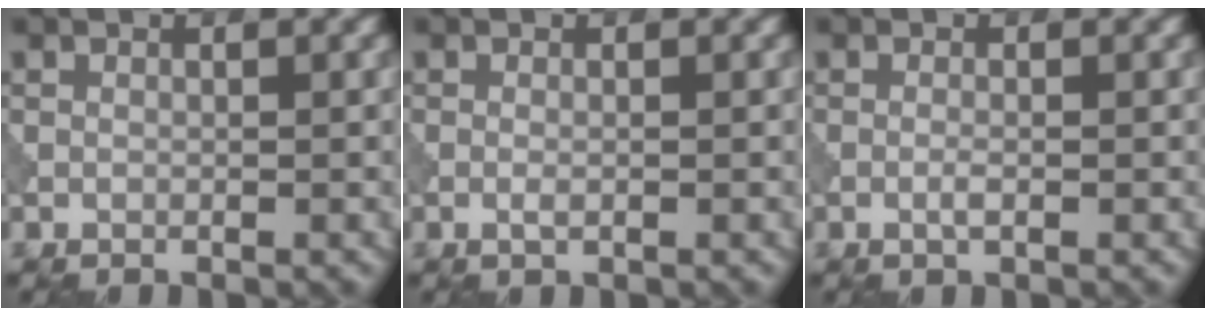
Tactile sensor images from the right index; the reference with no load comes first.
{"total": 0.7, "force": [-0.2, 0.2, 0.6], "torque": [-0.015, -0.002, -0.005]}
{"total": 0.9, "force": [-0.3, 0.2, 0.8], "torque": [-0.018, -0.001, -0.008]}